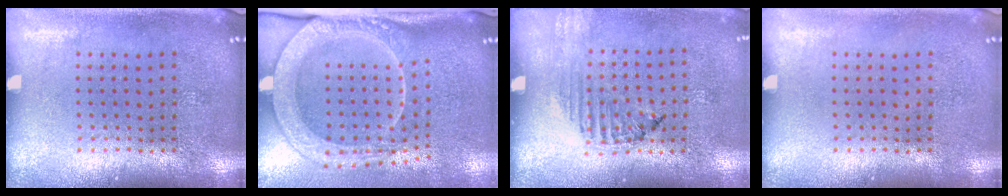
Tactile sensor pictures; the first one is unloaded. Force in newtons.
{"total": 2.8, "press": 2.1, "slide": 1.8}
{"total": 1.2, "press": 1.1, "slide": 0.2}
{"total": 0.0}